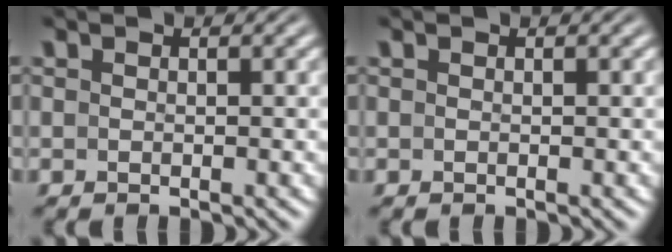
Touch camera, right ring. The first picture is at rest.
{"total": 0.0}